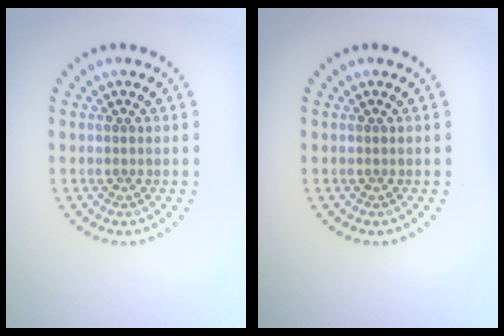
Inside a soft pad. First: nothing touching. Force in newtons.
{"total": 0.0}